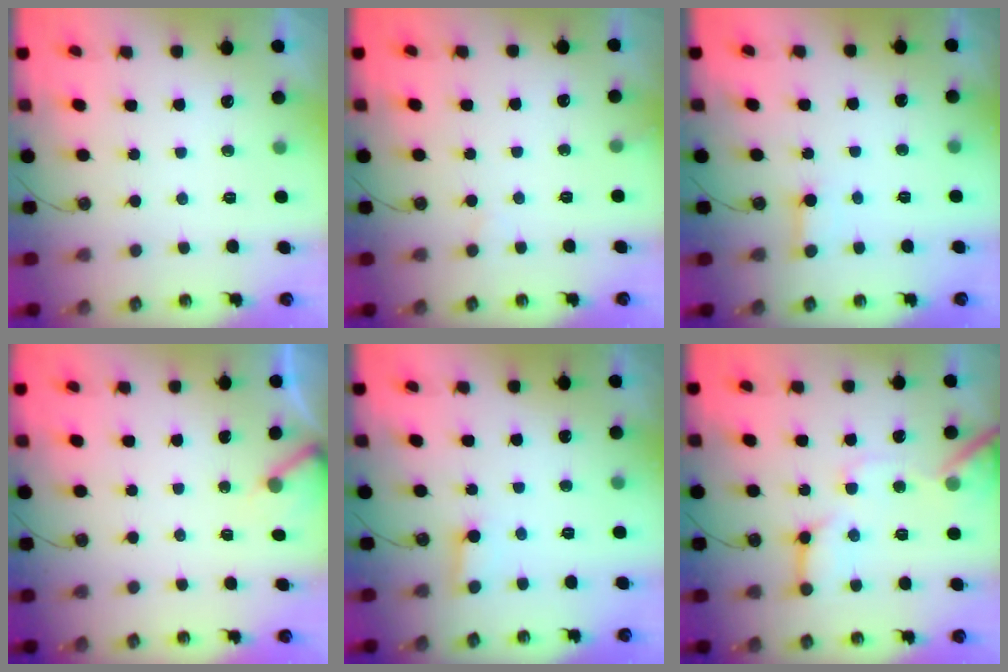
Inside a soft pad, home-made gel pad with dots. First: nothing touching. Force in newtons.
{"total": 4.2, "press": 4.2, "slide": 0.4}
{"total": 2.6, "press": 2.6, "slide": 0.1}
{"total": 2.7, "press": 2.7, "slide": 0.2}
{"total": 3.5, "press": 3.4, "slide": 0.7}
{"total": 12.1, "press": 12.0, "slide": 1.5}